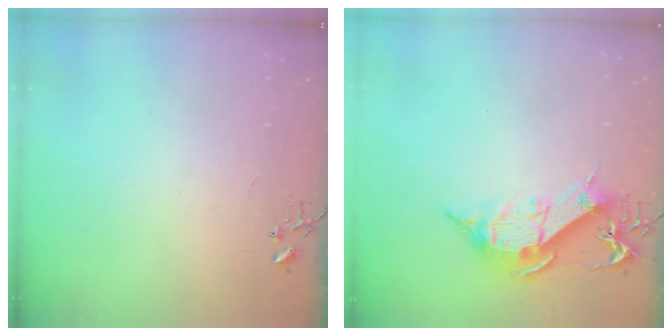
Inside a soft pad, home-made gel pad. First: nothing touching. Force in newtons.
{"total": 13.0, "press": 12.9, "slide": 1.5}